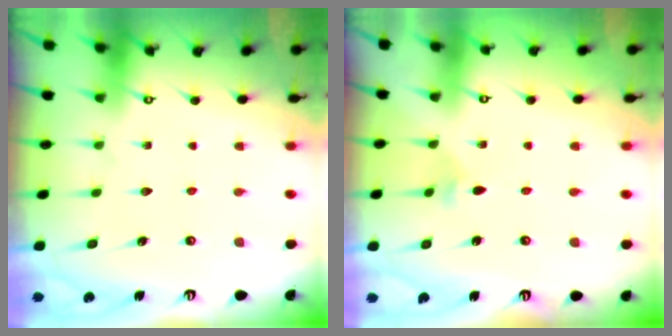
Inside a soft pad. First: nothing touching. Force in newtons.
{"total": 2.3, "press": 2.3, "slide": 0.6}